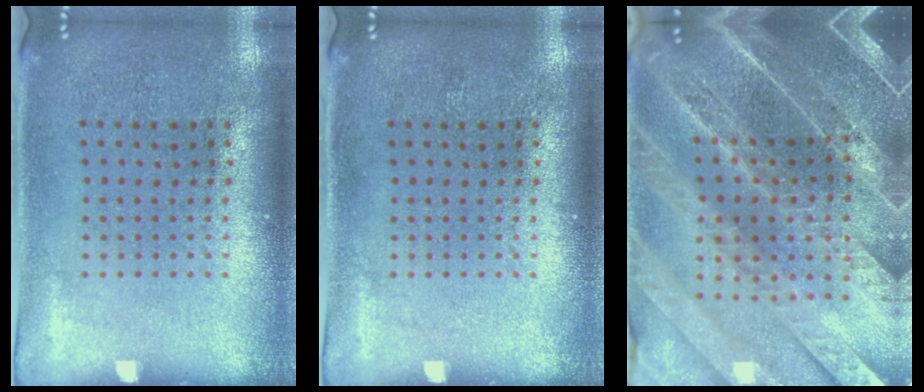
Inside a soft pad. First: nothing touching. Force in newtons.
{"total": 0.0}
{"total": 5.1, "press": 4.4, "slide": 2.6}